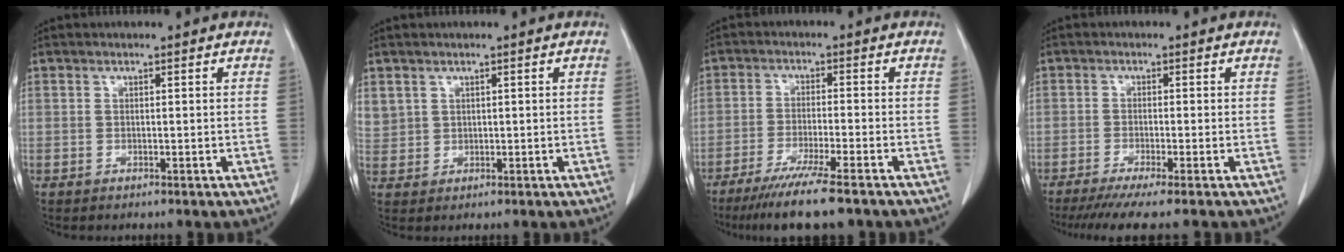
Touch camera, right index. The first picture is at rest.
{"total": 3.4, "force": [1.7, 2.9, 0.6], "torque": [-0.010, 0.007, 0.043]}
{"total": 9.9, "force": [-7.5, -0.1, 6.4], "torque": [-0.103, -0.026, -0.121]}
{"total": 7.2, "force": [-5.9, -0.8, 4.2], "torque": [-0.054, -0.021, -0.094]}